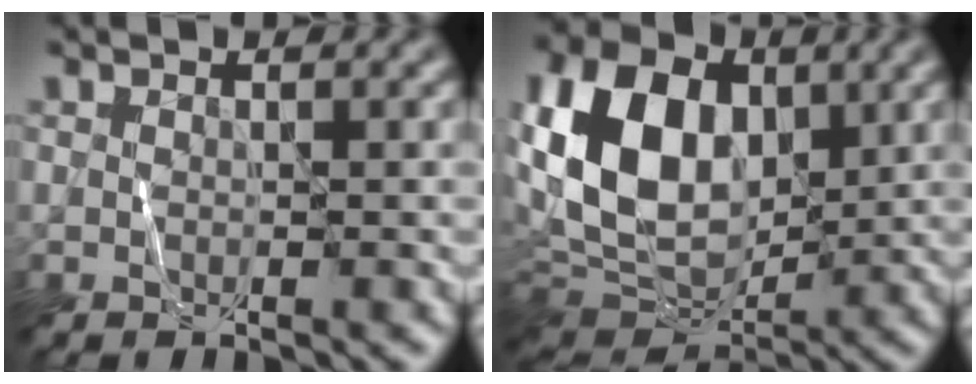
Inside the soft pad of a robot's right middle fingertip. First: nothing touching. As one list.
[{"total": 12.0, "force": [2.2, 8.4, 8.3], "torque": [-0.175, 0.014, 0.033]}]